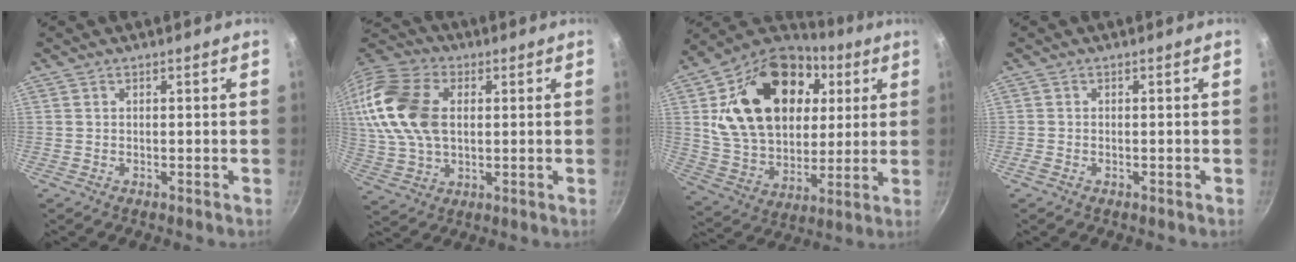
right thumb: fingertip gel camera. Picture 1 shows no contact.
{"total": 18.8, "force": [2.9, 12.3, 13.9], "torque": [-0.268, 0.014, 0.051]}
{"total": 26.2, "force": [7.3, 17.6, 17.9], "torque": [-0.282, -0.007, 0.127]}
{"total": 0.8, "force": [-0.5, 0.5, 0.4], "torque": [-0.014, 0.002, -0.014]}